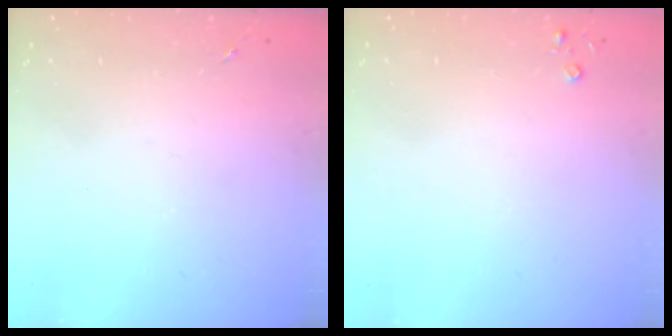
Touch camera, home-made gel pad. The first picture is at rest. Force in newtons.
{"total": 2.6, "press": 2.6, "slide": 0.3}